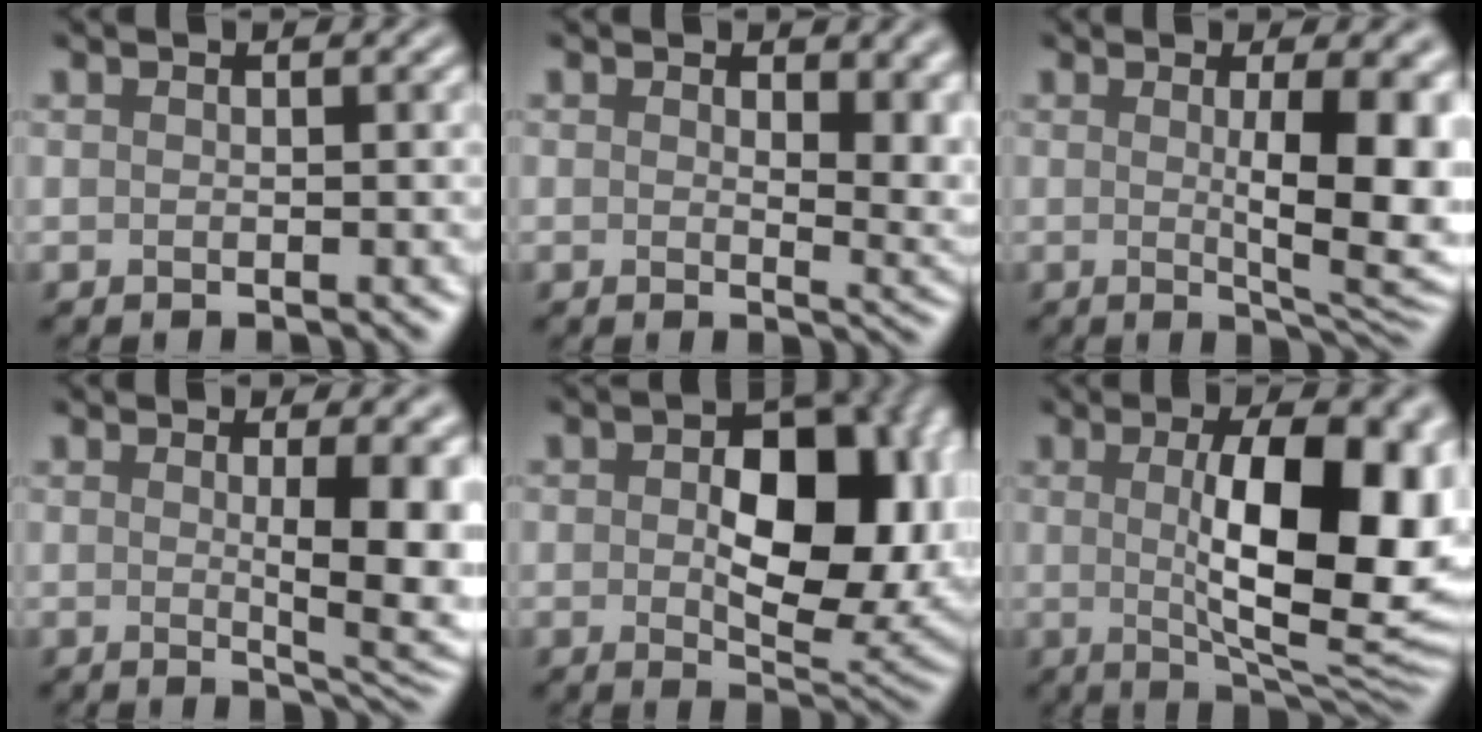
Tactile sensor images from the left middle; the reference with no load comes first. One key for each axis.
{"total": 5.1, "fx": 1.5, "fy": 2.8, "fz": 4.0, "tx": -0.043, "ty": -0.011, "tz": 0.023}
{"total": 8.4, "fx": 0.5, "fy": 2.0, "fz": 8.2, "tx": -0.107, "ty": -0.008, "tz": 0.013}
{"total": 6.6, "fx": 0.5, "fy": 1.6, "fz": 6.4, "tx": -0.078, "ty": -0.009, "tz": 0.014}
{"total": 11.5, "fx": 0.4, "fy": 6.5, "fz": 9.5, "tx": -0.121, "ty": 0.000, "tz": 0.007}
{"total": 13.1, "fx": 1.0, "fy": 4.4, "fz": 12.4, "tx": -0.156, "ty": -0.001, "tz": 0.017}